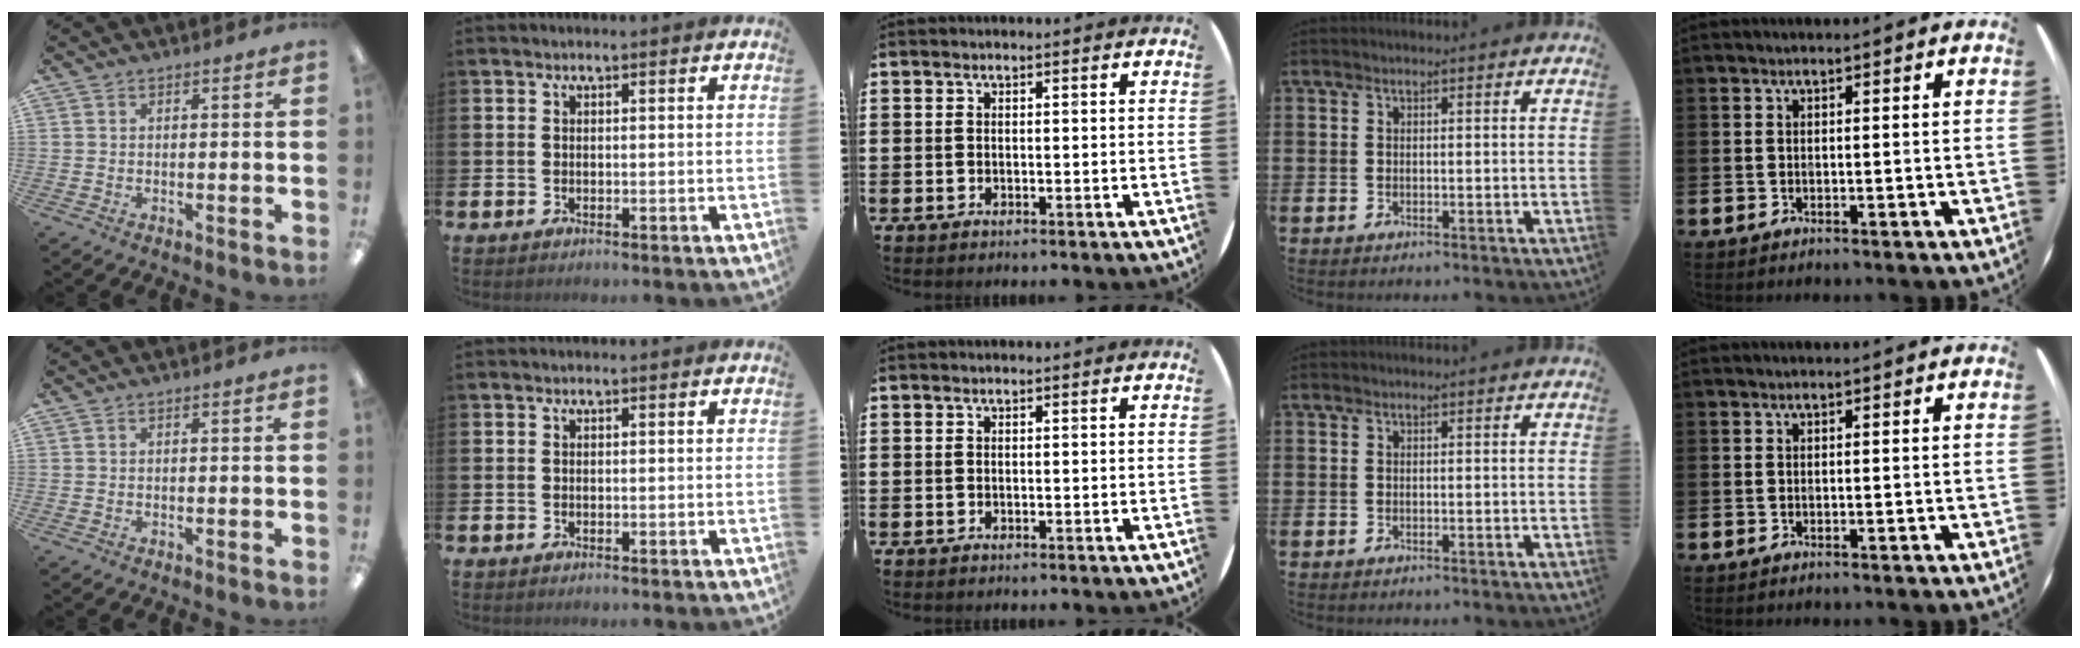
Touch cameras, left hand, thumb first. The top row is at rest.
{}